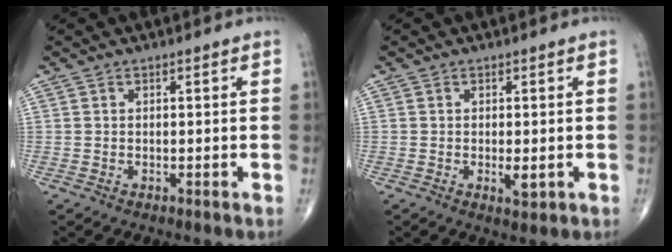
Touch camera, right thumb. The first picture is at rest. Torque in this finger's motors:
{"motor_torque": [2.69, 1.98, 1.52, -1.25, 0.53]}